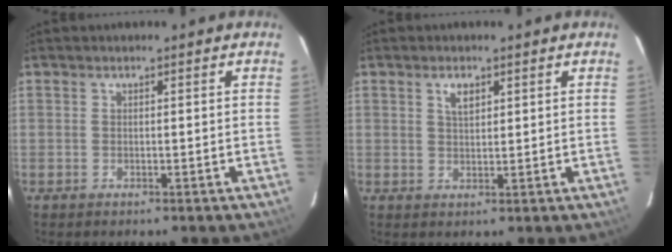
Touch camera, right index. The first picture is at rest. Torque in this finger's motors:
{"motor_torque": [0.59, 0.56, 0.31, 0.04]}